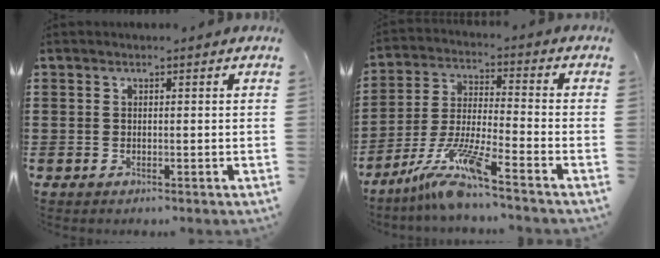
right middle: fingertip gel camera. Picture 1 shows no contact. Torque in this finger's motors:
{"motor_torque": [1.16, -0.98, 0.26, 0.17]}